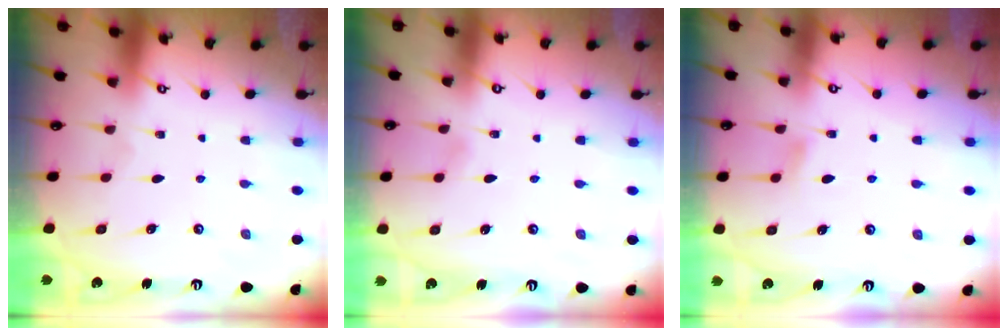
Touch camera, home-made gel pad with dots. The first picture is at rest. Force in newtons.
{"total": 1.4, "press": 1.4, "slide": 0.1}
{"total": 5.2, "press": 5.1, "slide": 0.6}